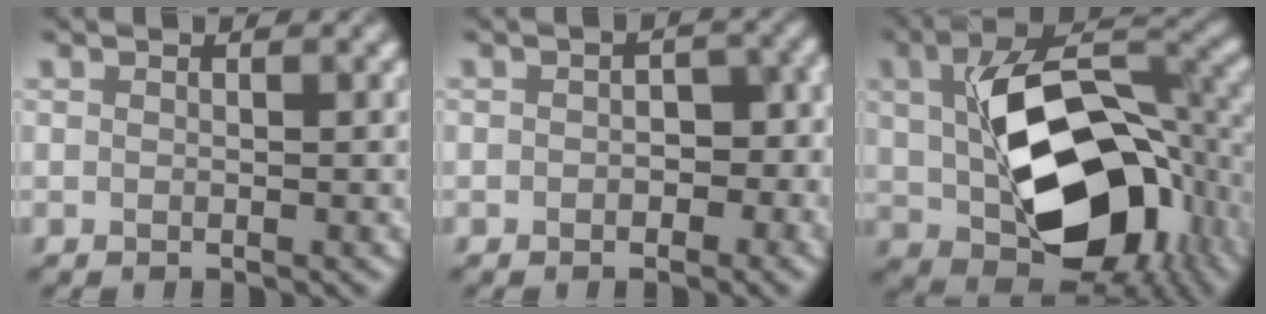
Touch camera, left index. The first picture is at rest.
{"total": 2.8, "force": [-0.7, 2.0, 1.8], "torque": [-0.014, -0.007, -0.011]}
{"total": 15.0, "force": [-1.3, 9.2, 11.8], "torque": [-0.194, -0.019, -0.014]}